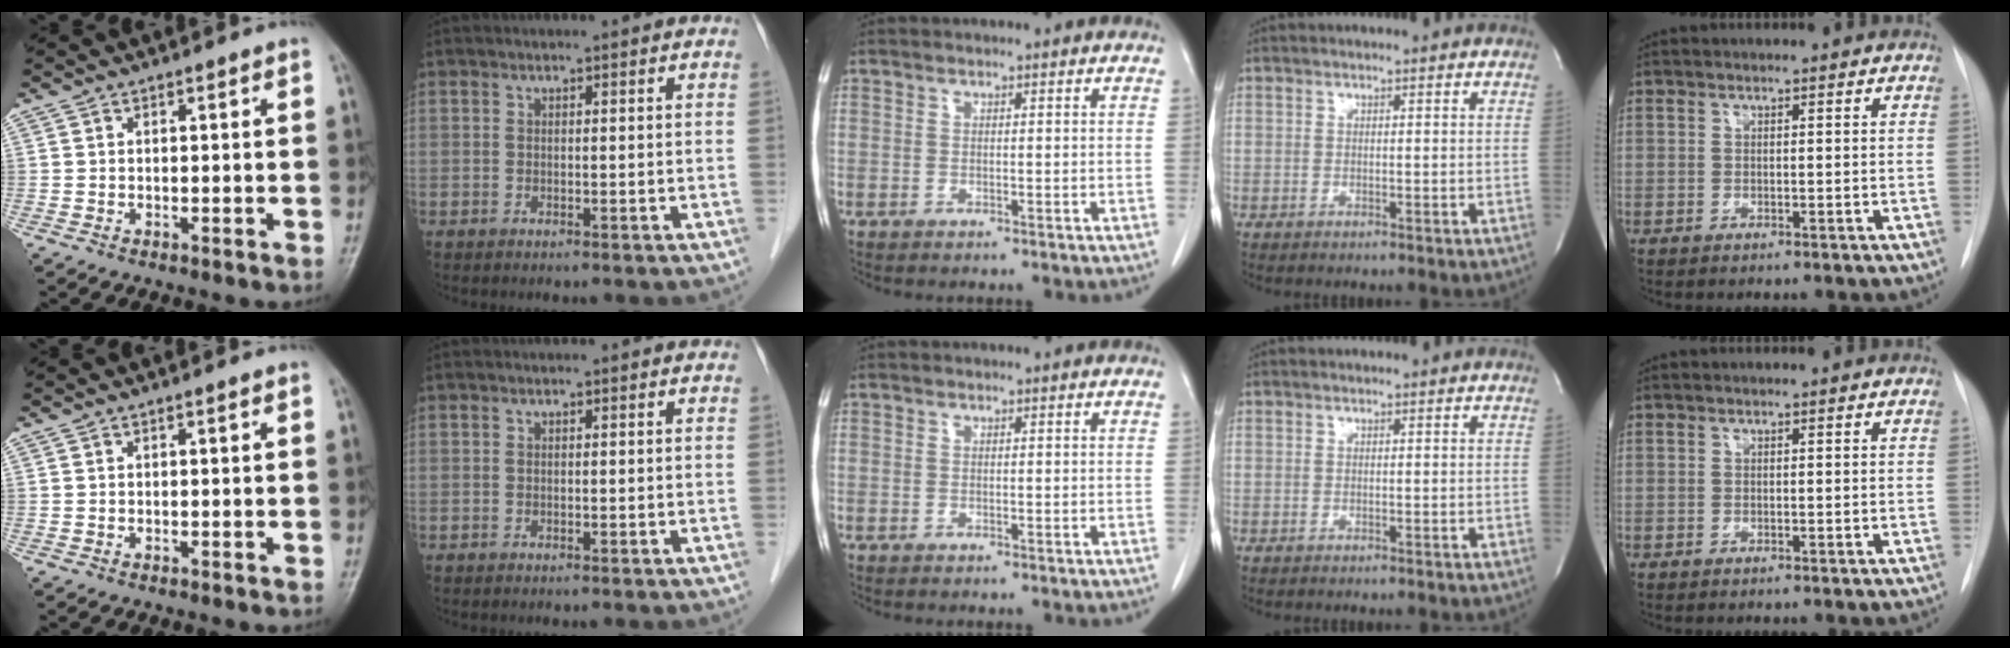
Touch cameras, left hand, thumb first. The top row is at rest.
{}